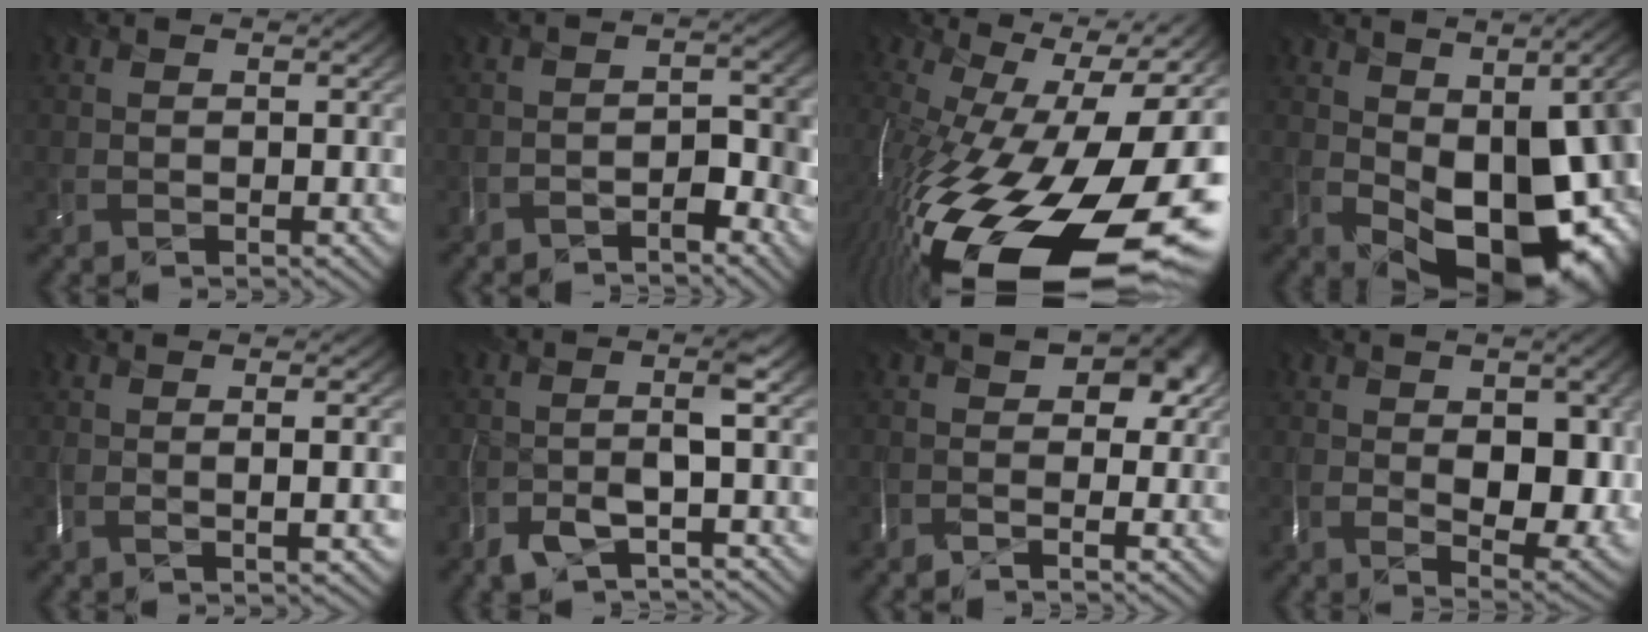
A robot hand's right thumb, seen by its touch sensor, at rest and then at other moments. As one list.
[{"total": 3.9, "force": [-3.8, 0.2, 1.1], "torque": [-0.002, 0.005, -0.057]}, {"total": 22.1, "force": [-9.3, 9.3, 17.8], "torque": [-0.327, -0.049, -0.138]}, {"total": 14.9, "force": [-2.7, 8.0, 12.3], "torque": [-0.161, -0.043, -0.005]}, {"total": 2.6, "force": [-0.5, -0.3, 2.5], "torque": [-0.032, 0.005, -0.014]}, {"total": 3.6, "force": [-2.7, -0.2, 2.5], "torque": [-0.035, 0.005, -0.060]}, {"total": 4.3, "force": [-0.6, 2.6, 3.5], "torque": [-0.038, 0.003, -0.018]}, {"total": 9.3, "force": [-0.6, 4.9, 8.0], "torque": [-0.119, -0.018, 0.008]}]